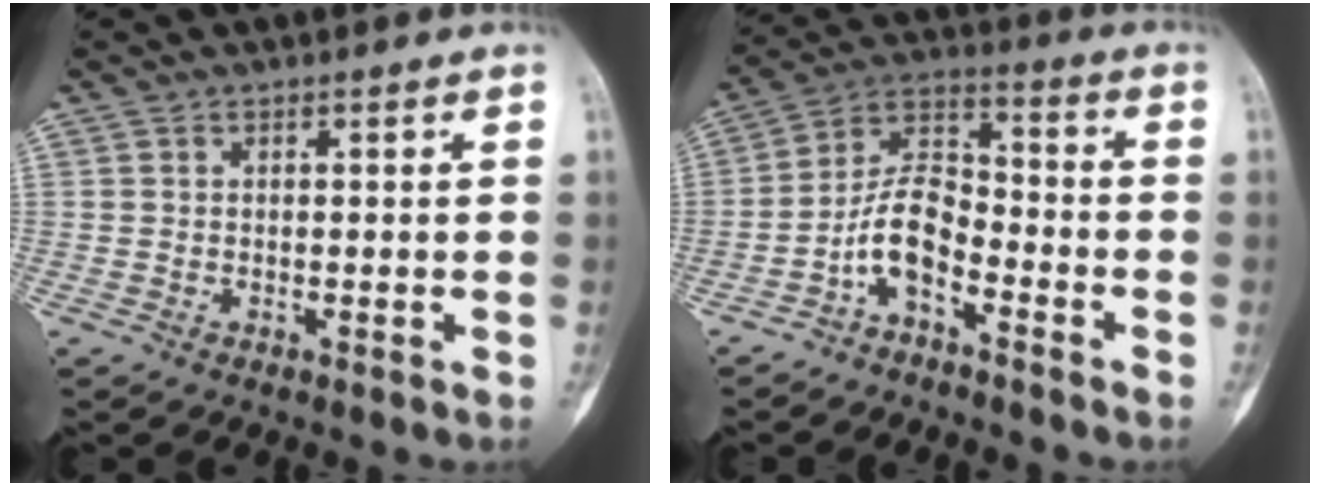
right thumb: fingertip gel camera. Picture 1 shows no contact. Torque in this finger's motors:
{"motor_torque": [-0.10, 0.37, 0.92, -0.50, 0.22]}